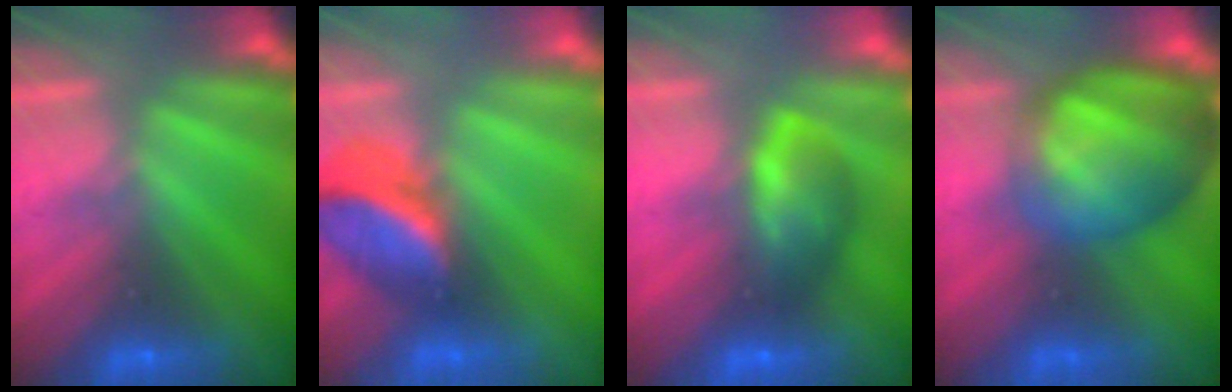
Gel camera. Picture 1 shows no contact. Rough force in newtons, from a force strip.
{"total": 2.6}
{"total": 5.8}
{"total": 7.5}